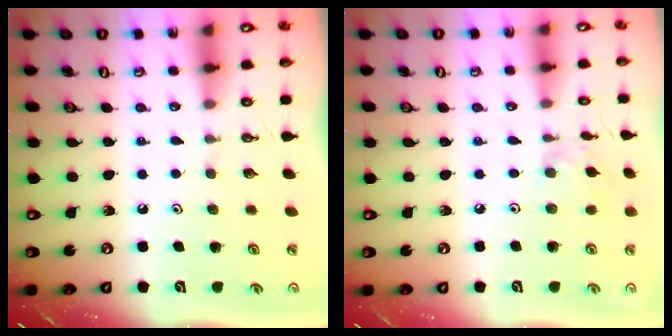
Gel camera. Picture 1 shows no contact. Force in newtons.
{"total": 2.0, "press": 2.0, "slide": 0.4}